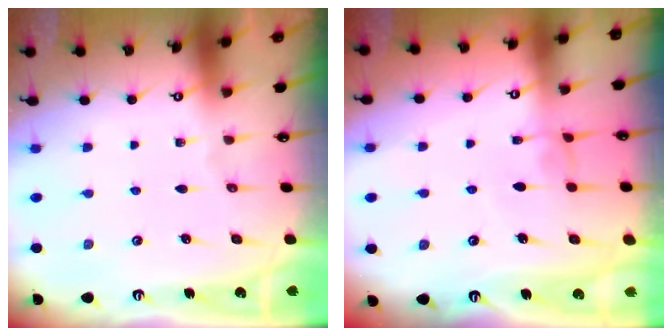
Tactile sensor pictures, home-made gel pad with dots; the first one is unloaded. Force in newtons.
{"total": 1.0, "press": 0.7, "slide": 0.7}